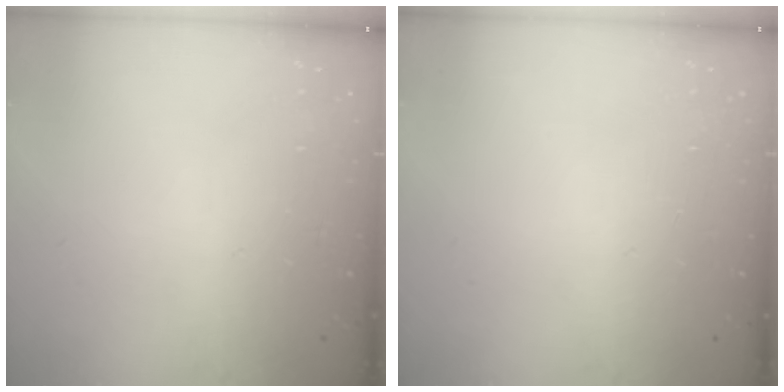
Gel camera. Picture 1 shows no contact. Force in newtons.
{"total": 0.0}